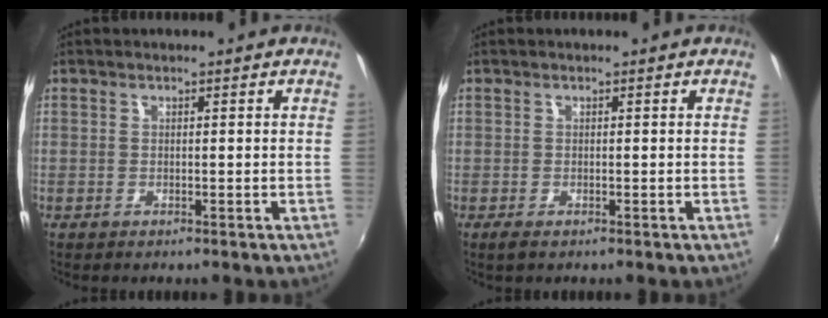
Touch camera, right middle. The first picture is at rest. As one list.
[{"total": 1.1, "force": [-0.6, 0.5, 0.7], "torque": [-0.015, -0.005, -0.012]}]